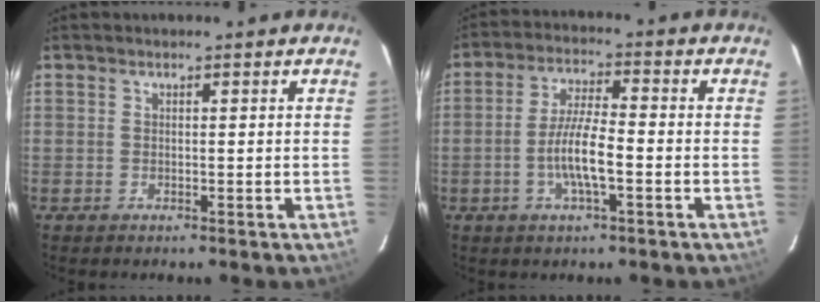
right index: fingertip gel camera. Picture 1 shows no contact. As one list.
[{"total": 7.7, "force": [-2.3, 1.3, 7.3], "torque": [-0.143, 0.002, -0.045]}]